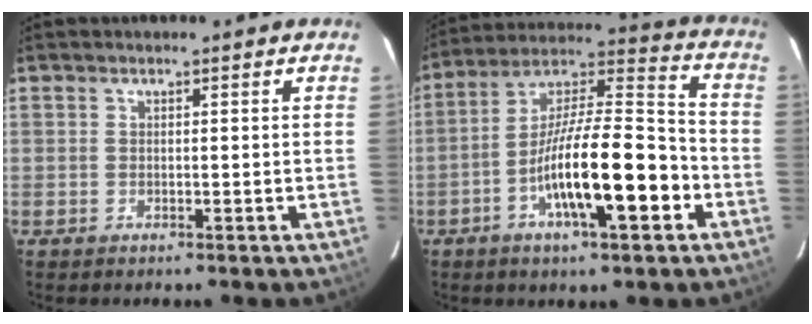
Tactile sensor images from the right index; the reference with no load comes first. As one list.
[{"total": 17.0, "force": [-5.8, 3.0, 15.7], "torque": [-0.281, 0.007, -0.098]}]